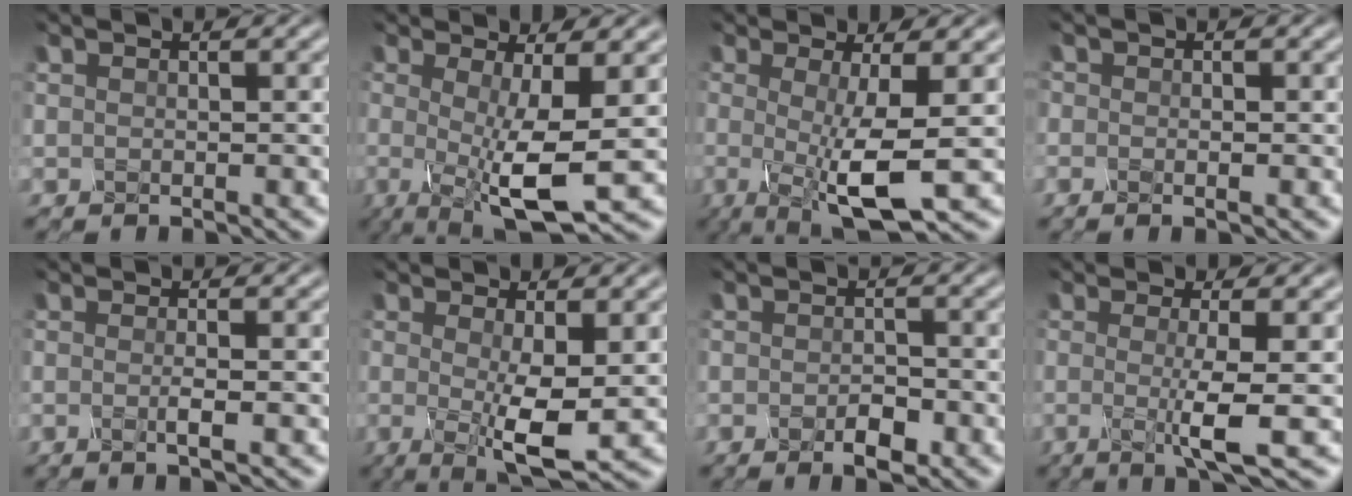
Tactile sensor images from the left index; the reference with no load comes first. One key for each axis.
{"total": 7.8, "fx": -1.4, "fy": 1.9, "fz": 7.4, "tx": -0.120, "ty": -0.011, "tz": -0.025}
{"total": 6.9, "fx": -1.5, "fy": 1.5, "fz": 6.6, "tx": -0.104, "ty": -0.007, "tz": -0.029}
{"total": 1.0, "fx": -0.2, "fy": 0.5, "fz": 0.8, "tx": -0.012, "ty": -0.002, "tz": -0.003}
{"total": 1.6, "fx": -0.7, "fy": 0.3, "fz": 1.5, "tx": -0.024, "ty": 0.000, "tz": -0.017}
{"total": 5.8, "fx": -0.6, "fy": 1.3, "fz": 5.6, "tx": -0.088, "ty": -0.015, "tz": -0.010}
{"total": 2.5, "fx": -1.6, "fy": 1.0, "fz": 1.6, "tx": -0.030, "ty": -0.006, "tz": -0.025}
{"total": 4.3, "fx": -1.2, "fy": 0.4, "fz": 4.1, "tx": -0.073, "ty": -0.011, "tz": -0.022}